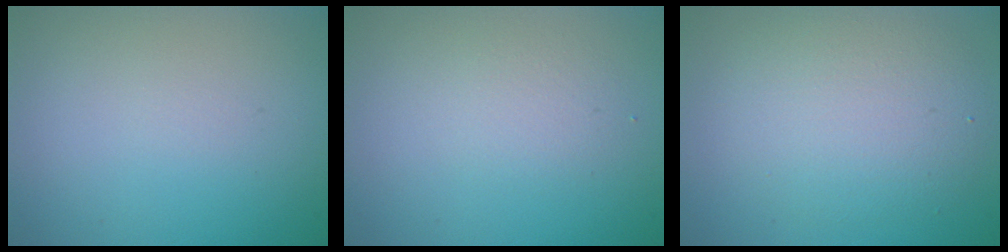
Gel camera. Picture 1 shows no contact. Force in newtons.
{"total": 1.6, "press": 1.6, "slide": 0.0}
{"total": 4.9, "press": 4.8, "slide": 0.3}